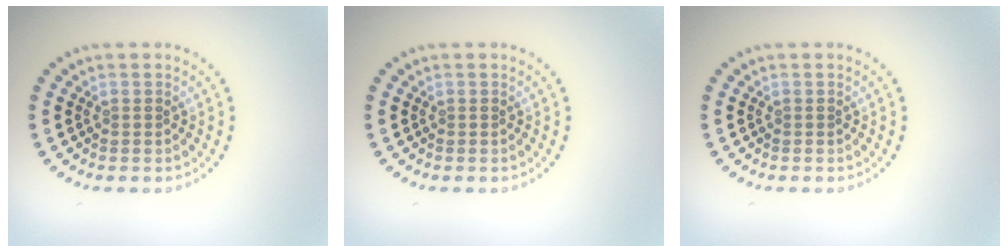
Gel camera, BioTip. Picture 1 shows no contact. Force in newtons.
{"total": 0.0}
{"total": 0.0}